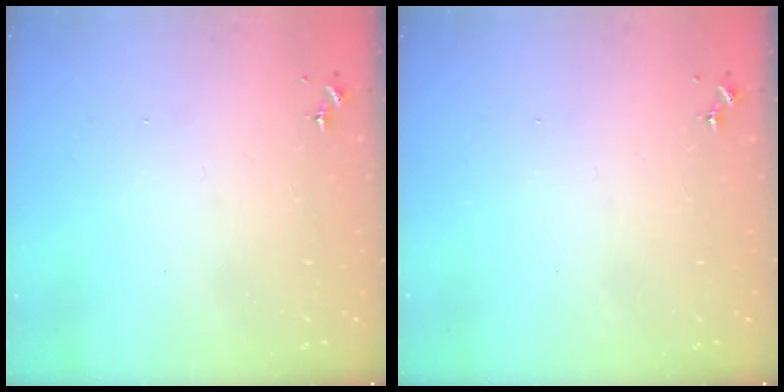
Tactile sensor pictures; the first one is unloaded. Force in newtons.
{"total": 0.0}